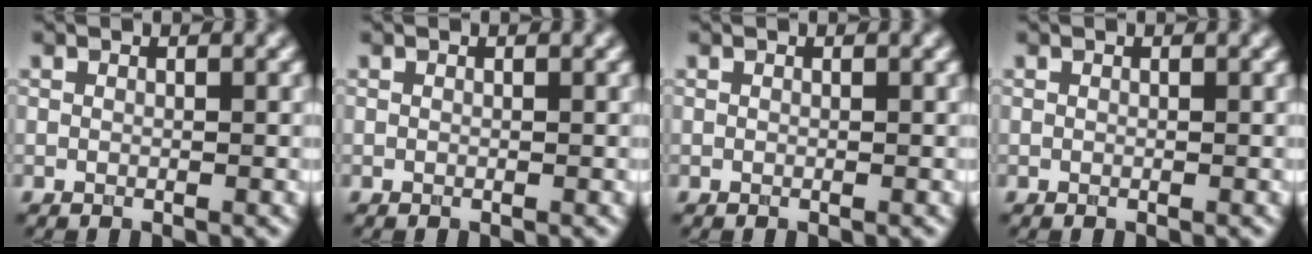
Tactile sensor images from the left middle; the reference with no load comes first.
{"total": 0.0}
{"total": 0.0}
{"total": 0.0}